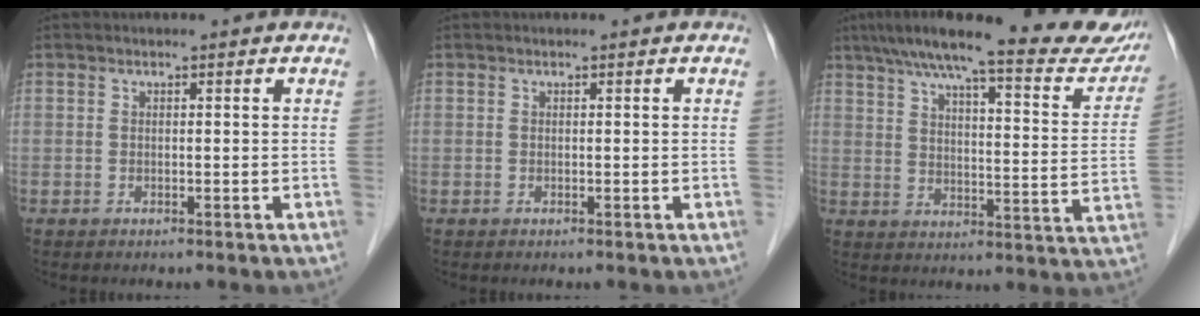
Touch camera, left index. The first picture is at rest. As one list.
[{"total": 0.0}, {"total": 23.1, "force": [19.5, 3.4, 12.1], "torque": [-0.171, -0.013, 0.243]}]